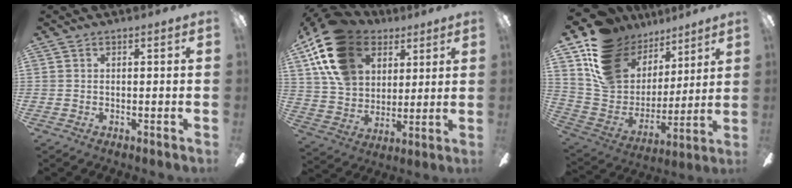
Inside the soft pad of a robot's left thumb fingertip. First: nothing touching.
{"total": 19.2, "force": [10.1, 13.1, 9.6], "torque": [-0.213, -0.034, 0.194]}
{"total": 18.6, "force": [11.0, 12.7, 7.8], "torque": [-0.158, -0.062, 0.217]}